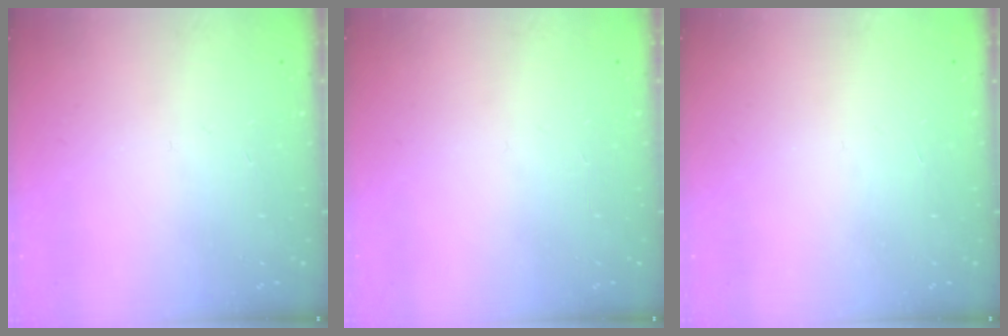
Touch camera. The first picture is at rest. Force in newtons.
{"total": 0.0}
{"total": 1.6, "press": 1.6, "slide": 0.1}